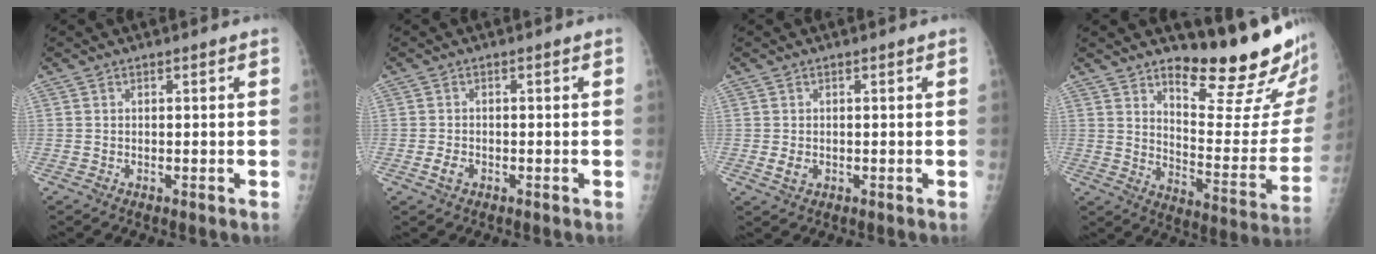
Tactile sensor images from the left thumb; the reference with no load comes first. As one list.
[{"total": 2.1, "force": [-0.8, 1.5, 1.3], "torque": [-0.021, 0.001, -0.015]}, {"total": 2.1, "force": [-0.1, 1.6, 1.4], "torque": [-0.023, -0.003, 0.001]}, {"total": 20.2, "force": [15.3, 4.3, 12.6], "torque": [-0.143, -0.139, 0.219]}]